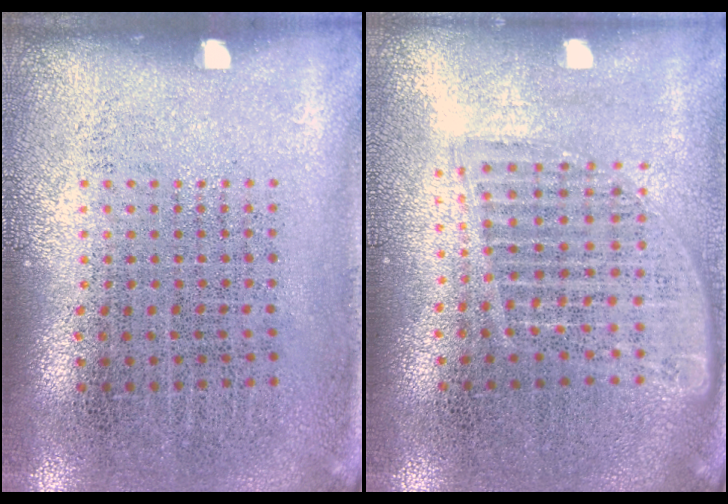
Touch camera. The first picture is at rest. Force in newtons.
{"total": 1.6, "press": 1.5, "slide": 0.7}